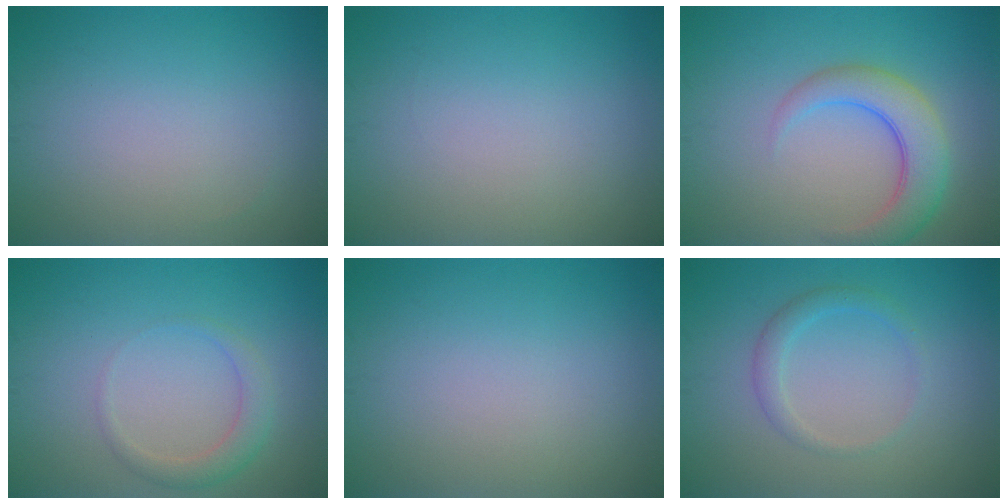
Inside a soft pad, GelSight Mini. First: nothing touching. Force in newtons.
{"total": 0.0}
{"total": 4.8, "press": 4.8, "slide": 0.4}
{"total": 2.1, "press": 2.1, "slide": 0.1}
{"total": 0.0}
{"total": 1.8, "press": 1.8, "slide": 0.1}